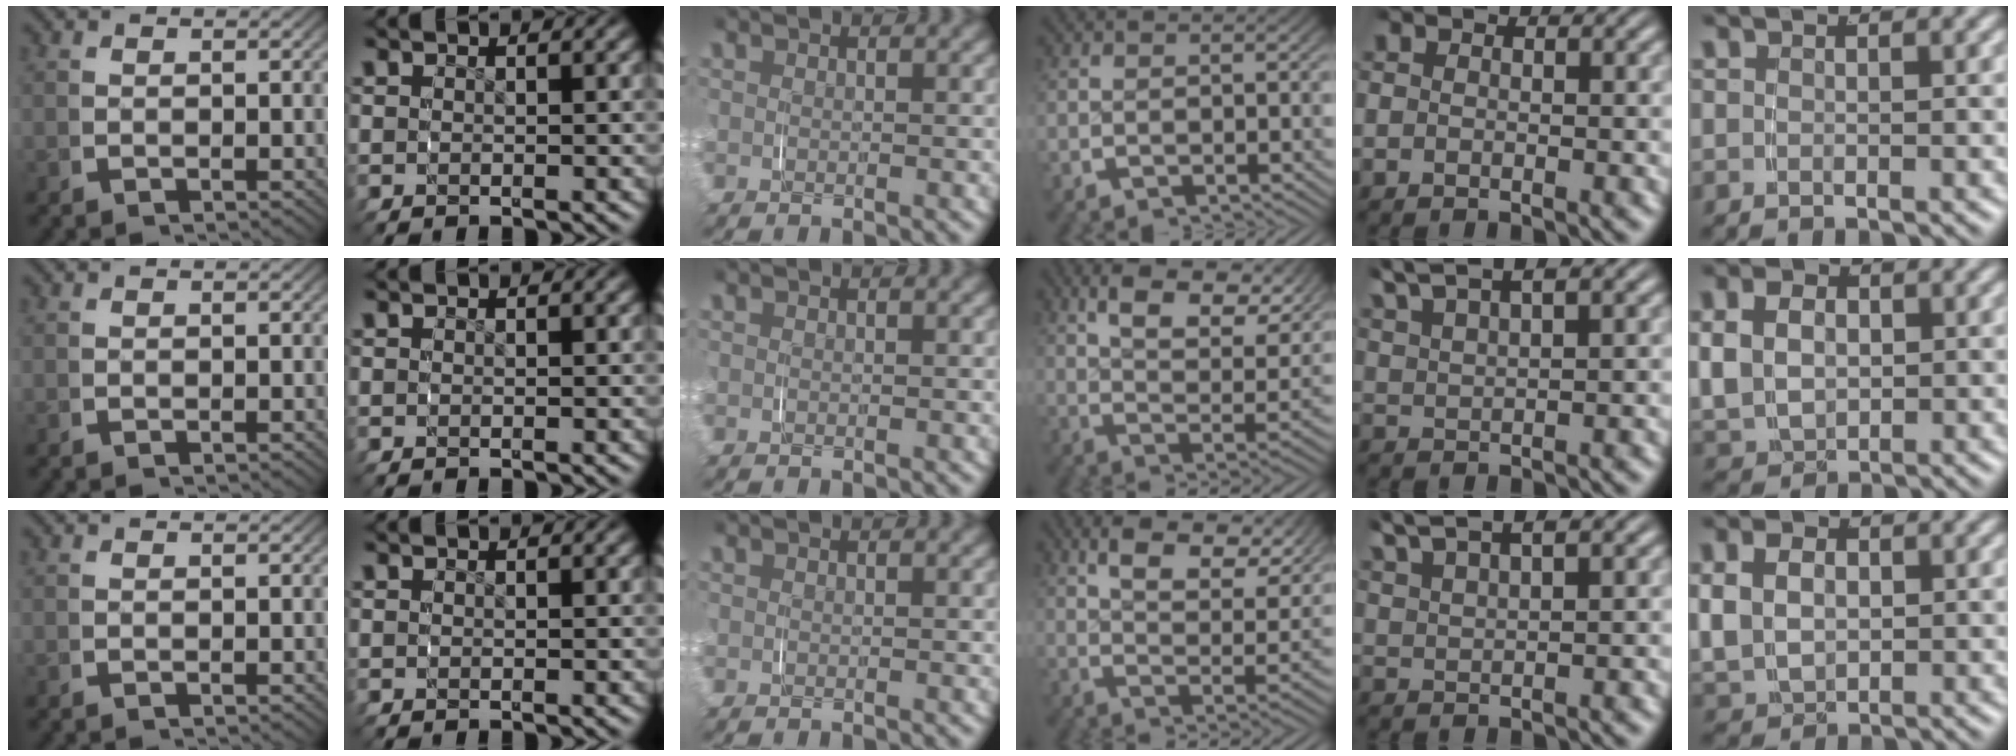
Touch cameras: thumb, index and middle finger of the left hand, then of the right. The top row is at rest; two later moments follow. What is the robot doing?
{"motion": "grasp_and_lifting", "object": "shorts"}